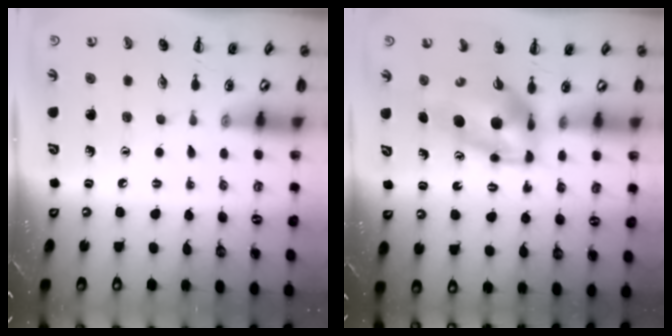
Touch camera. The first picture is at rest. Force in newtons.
{"total": 7.9, "press": 7.6, "slide": 2.3}